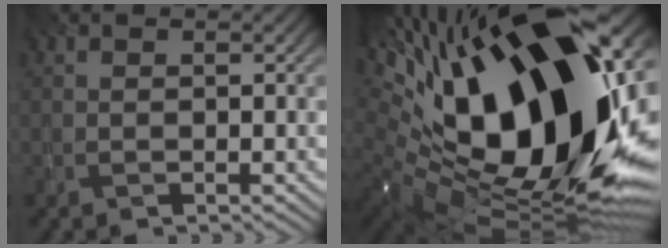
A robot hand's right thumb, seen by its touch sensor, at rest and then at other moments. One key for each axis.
{"total": 21.9, "fx": 2.8, "fy": 11.6, "fz": 18.4, "tx": -0.366, "ty": -0.016, "tz": 0.050}